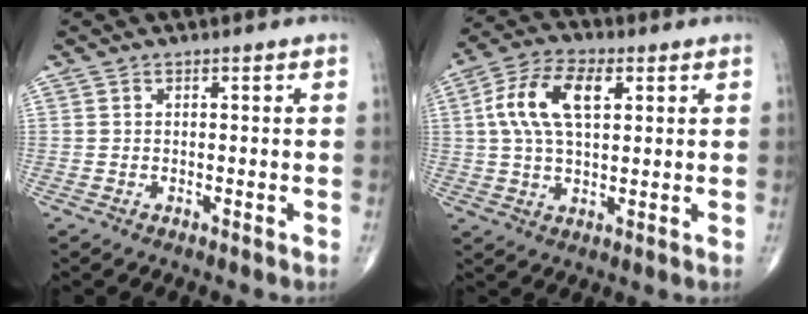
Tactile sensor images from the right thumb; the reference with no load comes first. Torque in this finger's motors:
{"motor_torque": [0.09, 0.33, 0.20, -0.14, 0.10]}